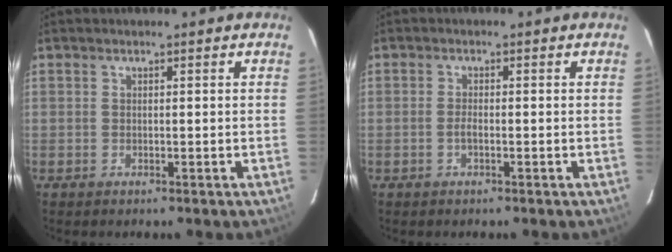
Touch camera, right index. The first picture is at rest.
{"total": 1.2, "force": [-0.5, 0.3, 1.1], "torque": [-0.022, 0.002, -0.010]}